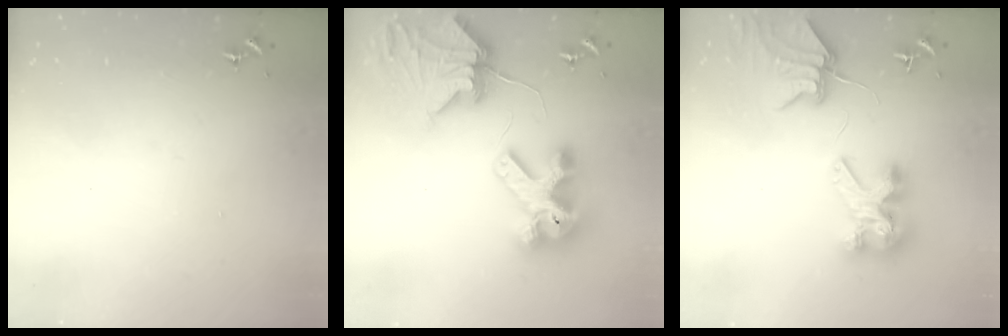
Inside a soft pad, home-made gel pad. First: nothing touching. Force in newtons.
{"total": 12.4, "press": 12.3, "slide": 1.6}
{"total": 8.7, "press": 8.6, "slide": 1.2}